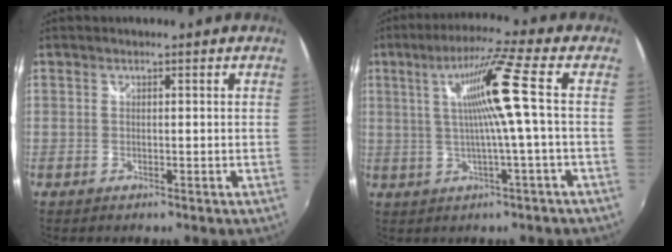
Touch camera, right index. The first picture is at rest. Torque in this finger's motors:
{"motor_torque": [0.74, -0.12, 0.37, 0.12]}